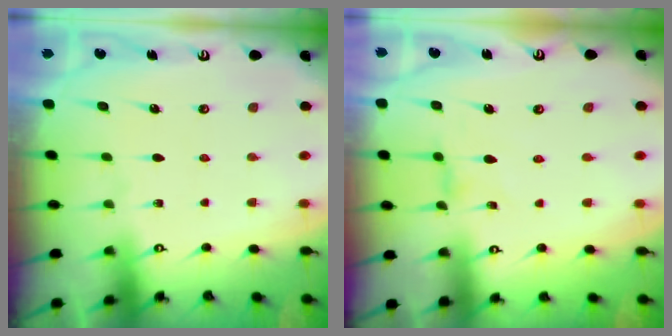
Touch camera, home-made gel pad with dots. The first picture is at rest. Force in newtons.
{"total": 1.4, "press": 1.4, "slide": 0.4}